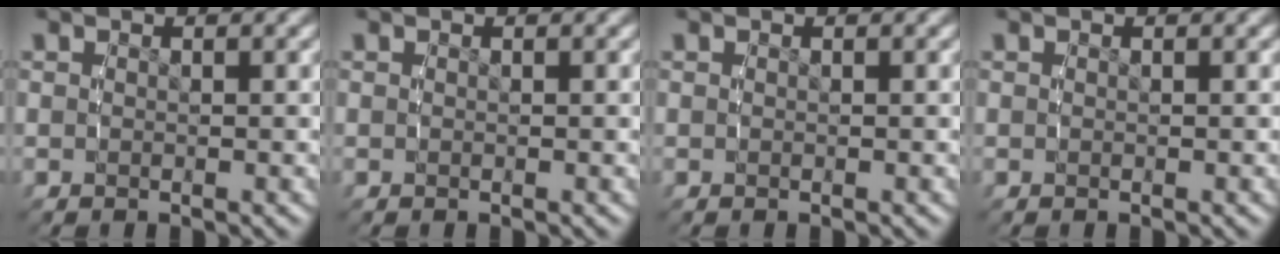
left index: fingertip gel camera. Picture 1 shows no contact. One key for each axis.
{"total": 0.0}
{"total": 0.0}
{"total": 0.0}